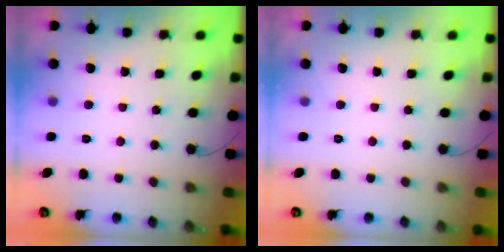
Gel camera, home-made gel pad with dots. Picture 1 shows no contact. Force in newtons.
{"total": 0.0}